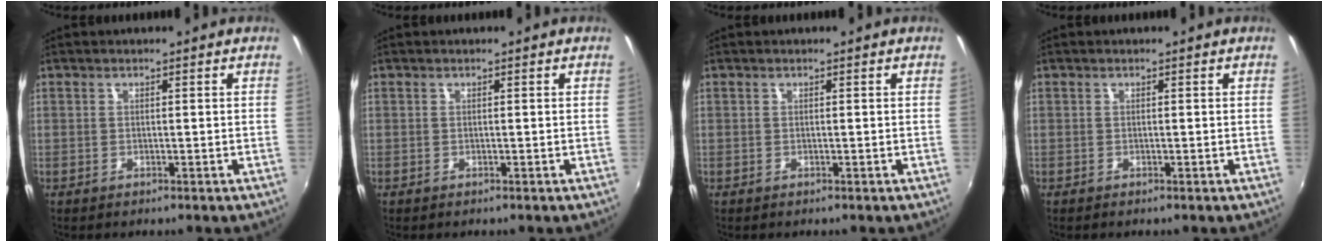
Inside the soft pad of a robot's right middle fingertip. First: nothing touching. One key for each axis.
{"total": 0.0}
{"total": 0.0}
{"total": 0.0}